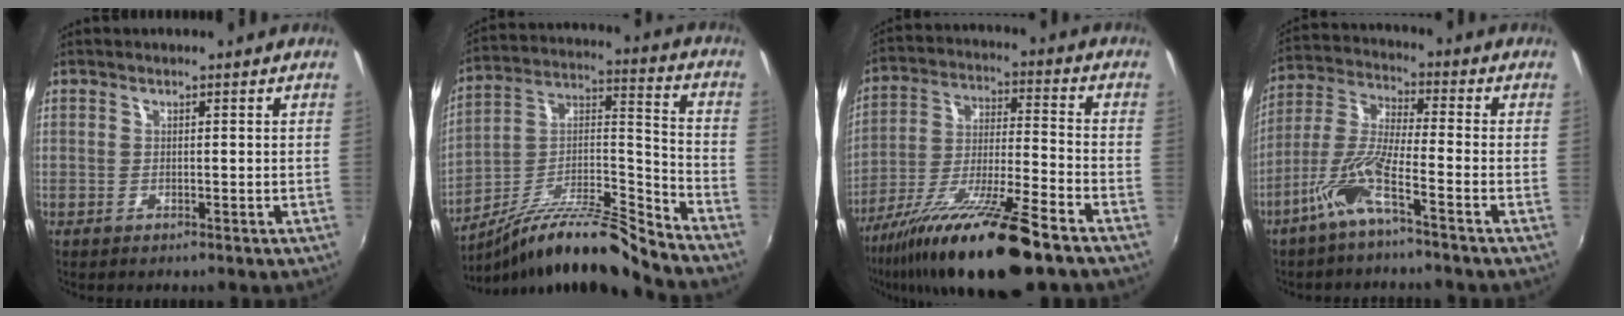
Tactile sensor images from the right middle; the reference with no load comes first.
{"total": 15.4, "force": [-12.9, 0.4, 8.4], "torque": [-0.142, 0.013, -0.238]}
{"total": 19.4, "force": [-13.7, 1.9, 13.5], "torque": [-0.254, -0.034, -0.242]}
{"total": 8.9, "force": [-5.1, 0.7, 7.3], "torque": [-0.163, 0.000, -0.100]}